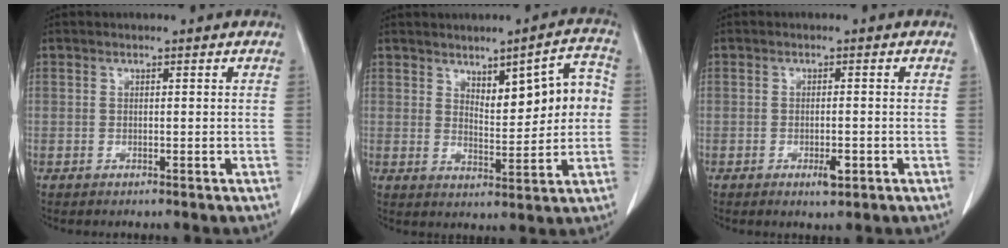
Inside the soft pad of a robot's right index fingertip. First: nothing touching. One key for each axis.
{"total": 9.0, "fx": 1.9, "fy": 2.9, "fz": 8.3, "tx": -0.107, "ty": 0.020, "tz": 0.033}
{"total": 2.5, "fx": -1.1, "fy": 0.7, "fz": 2.2, "tx": -0.038, "ty": -0.003, "tz": -0.012}